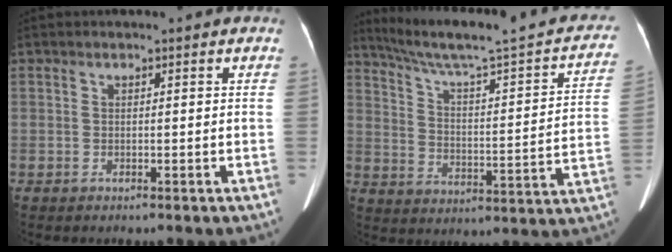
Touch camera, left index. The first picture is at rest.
{"total": 24.2, "force": [20.1, 2.4, 13.4], "torque": [-0.198, -0.012, 0.264]}